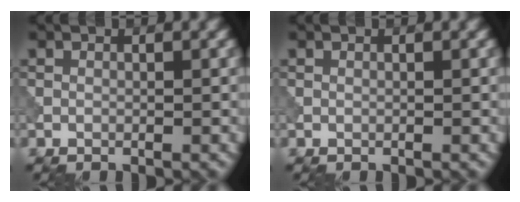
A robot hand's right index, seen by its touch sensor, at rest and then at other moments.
{"total": 0.0}